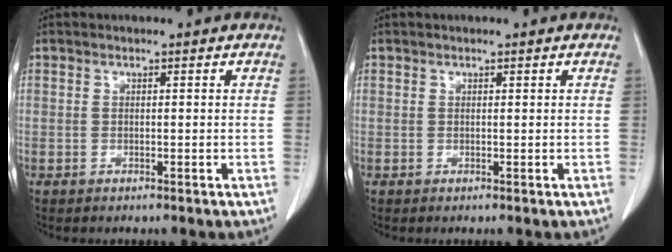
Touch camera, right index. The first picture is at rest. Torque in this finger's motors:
{"motor_torque": [-0.10, 0.09, -0.02, 0.00]}